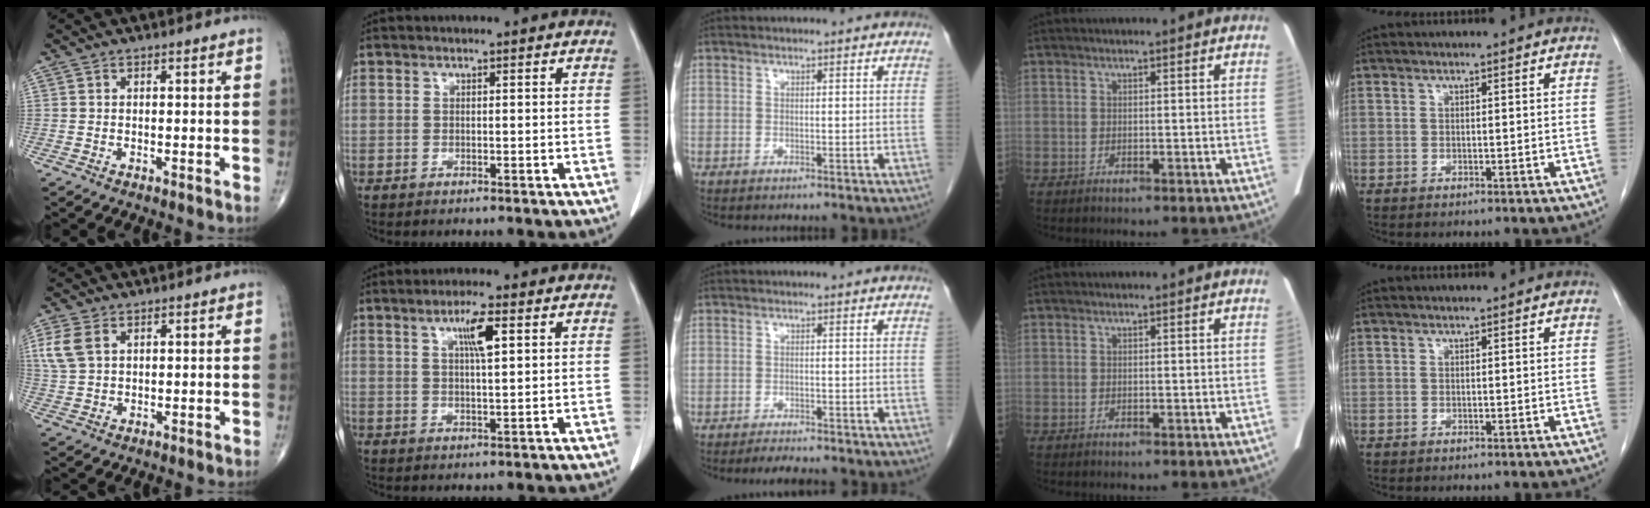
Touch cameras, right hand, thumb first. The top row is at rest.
{"thumb": {"total": 5.8, "force": [2.2, 3.7, 3.9], "torque": [-0.091, 0.003, 0.051]}, "index": {"total": 4.9, "force": [2.0, 0.4, 4.5], "torque": [-0.082, 0.000, 0.034]}, "middle": {"total": 2.6, "force": [-2.4, 0.1, 1.0], "torque": [-0.023, -0.009, -0.036]}}